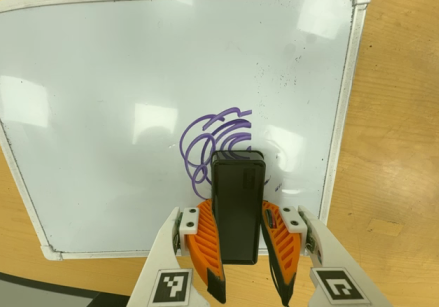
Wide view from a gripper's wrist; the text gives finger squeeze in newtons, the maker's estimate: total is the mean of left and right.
{"total": 11.6, "left": 11.2, "right": 12.0}